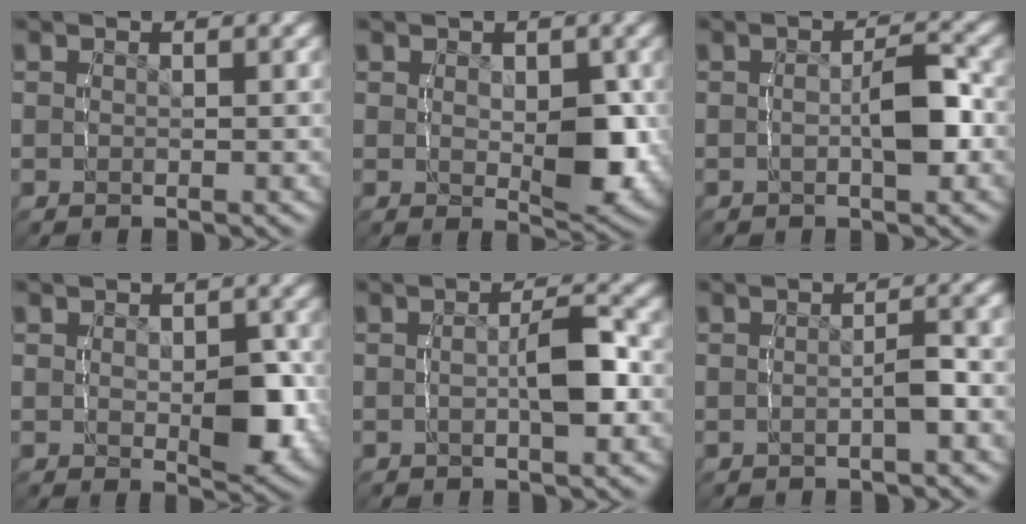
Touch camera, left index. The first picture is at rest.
{"total": 3.3, "force": [0.4, 1.6, 2.8], "torque": [-0.047, -0.017, 0.012]}
{"total": 2.6, "force": [-0.3, 0.9, 2.4], "torque": [-0.040, -0.001, -0.004]}
{"total": 3.2, "force": [0.0, 1.7, 2.7], "torque": [-0.042, -0.010, 0.001]}
{"total": 2.6, "force": [-0.3, 0.6, 2.6], "torque": [-0.041, -0.001, -0.003]}
{"total": 2.4, "force": [-0.9, 0.7, 2.1], "torque": [-0.029, 0.004, -0.015]}